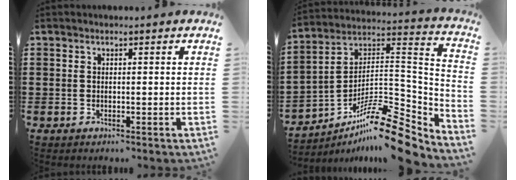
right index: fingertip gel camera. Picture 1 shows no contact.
{"total": 13.8, "force": [-10.5, 3.0, 8.5], "torque": [-0.128, 0.027, -0.194]}